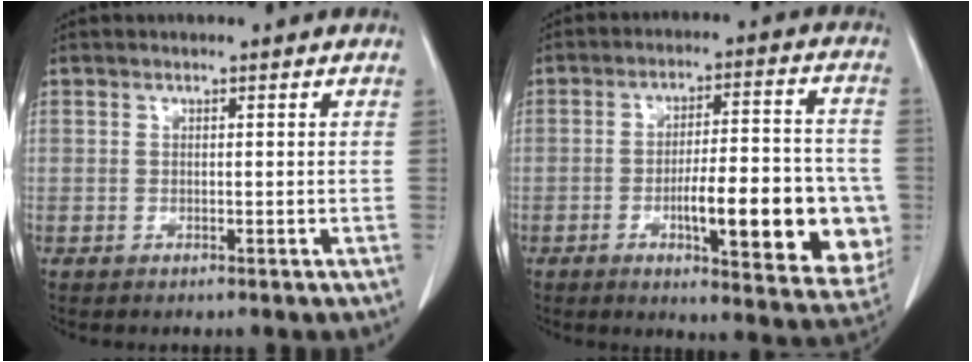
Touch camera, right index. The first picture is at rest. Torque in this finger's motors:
{"motor_torque": [1.64, -0.50, 0.67, 0.11]}